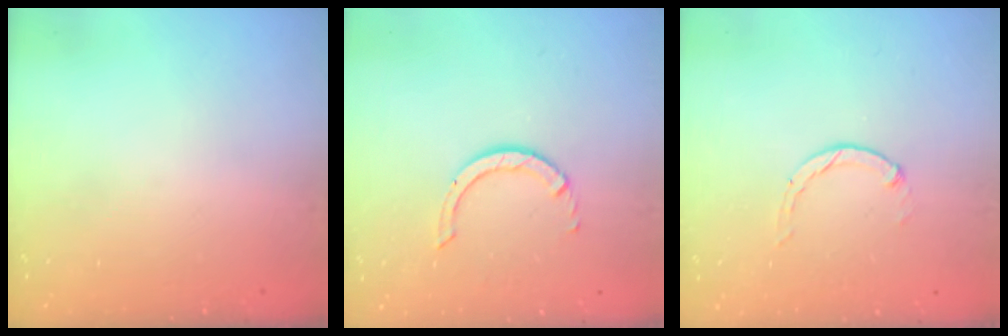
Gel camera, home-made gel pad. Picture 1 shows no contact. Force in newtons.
{"total": 2.9, "press": 2.9, "slide": 0.2}
{"total": 0.8, "press": 0.7, "slide": 0.2}